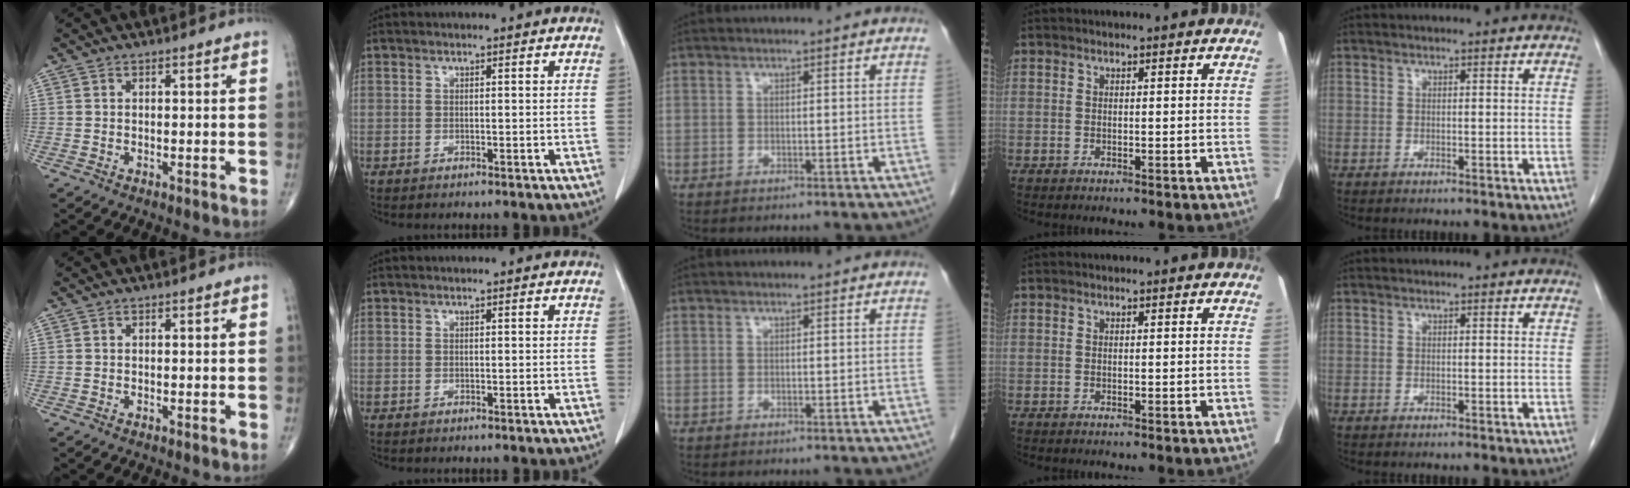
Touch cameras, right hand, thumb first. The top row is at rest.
{}